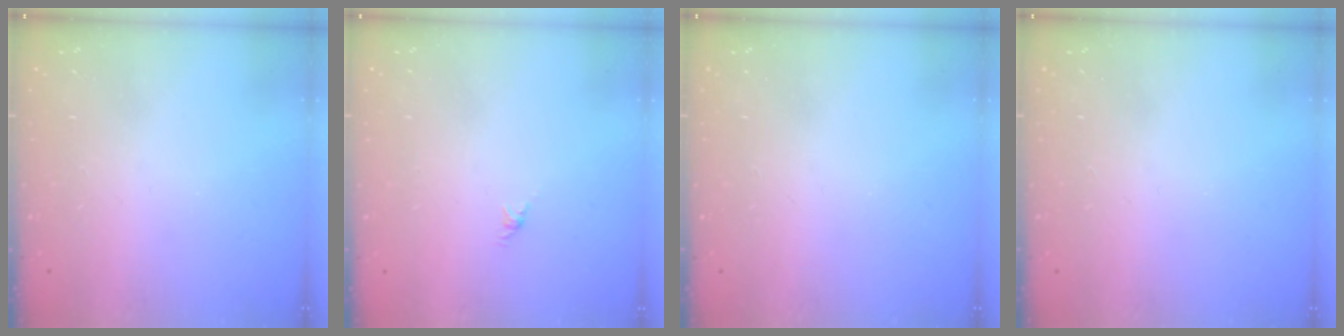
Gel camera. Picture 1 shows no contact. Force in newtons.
{"total": 0.0}
{"total": 0.0}
{"total": 0.0}